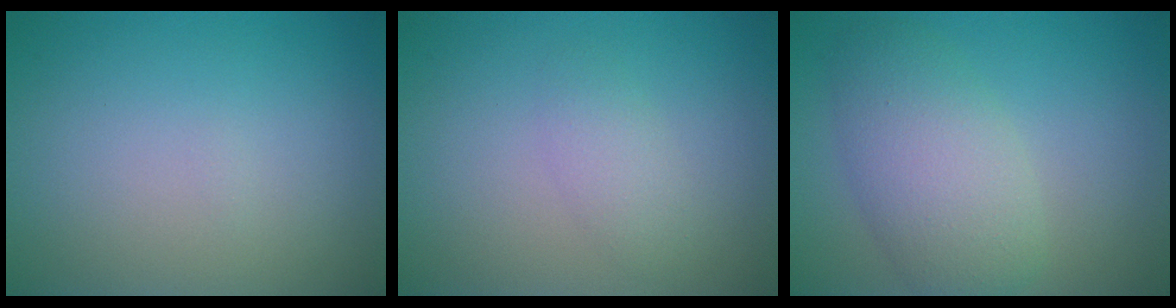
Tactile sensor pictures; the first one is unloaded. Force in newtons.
{"total": 1.7, "press": 1.7, "slide": 0.0}
{"total": 5.3, "press": 5.3, "slide": 0.1}